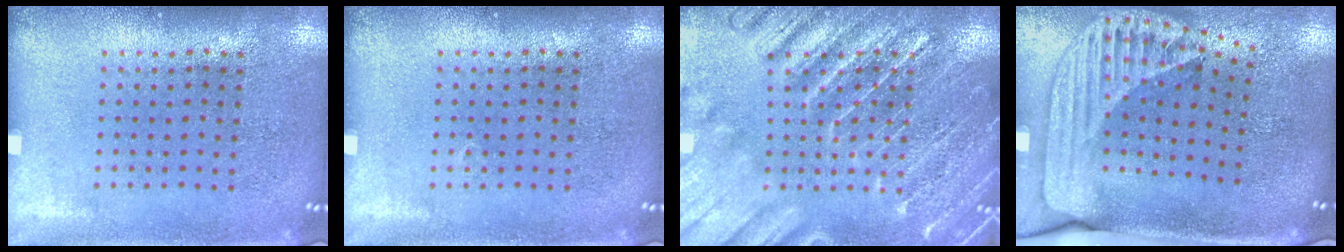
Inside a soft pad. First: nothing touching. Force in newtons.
{"total": 0.0}
{"total": 5.2, "press": 5.1, "slide": 0.7}
{"total": 2.6, "press": 1.8, "slide": 1.9}